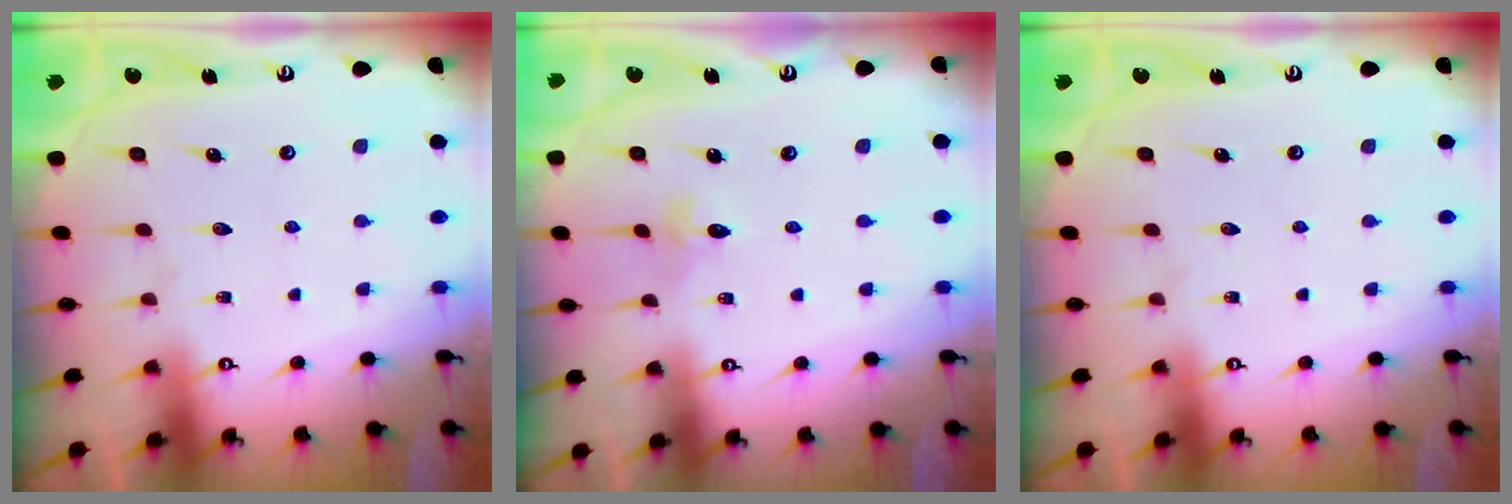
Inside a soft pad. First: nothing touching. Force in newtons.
{"total": 2.3, "press": 2.3, "slide": 0.2}
{"total": 0.0}